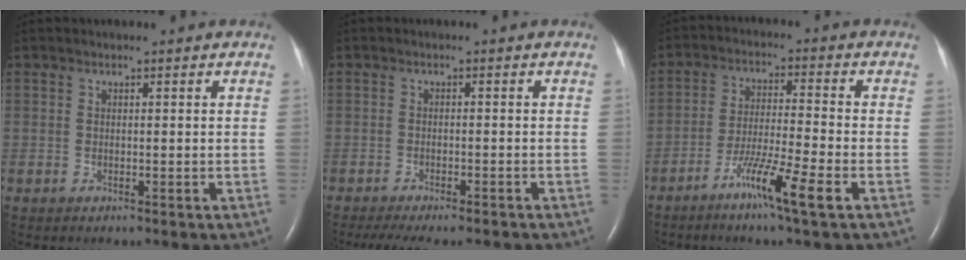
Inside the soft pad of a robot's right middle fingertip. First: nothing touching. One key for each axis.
{"total": 10.8, "fx": -9.3, "fy": 2.4, "fz": 5.0, "tx": -0.079, "ty": -0.011, "tz": -0.124}
{"total": 8.1, "fx": -4.5, "fy": -0.8, "fz": 6.6, "tx": -0.122, "ty": -0.016, "tz": -0.085}